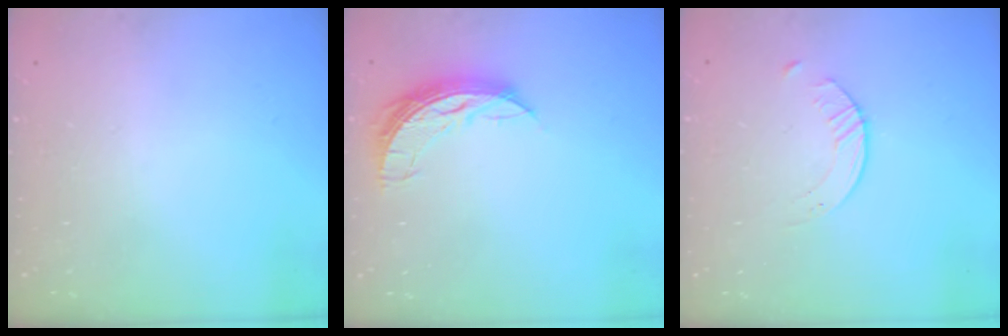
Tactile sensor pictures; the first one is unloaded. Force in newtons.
{"total": 7.7, "press": 7.6, "slide": 0.6}
{"total": 1.6, "press": 1.6, "slide": 0.3}